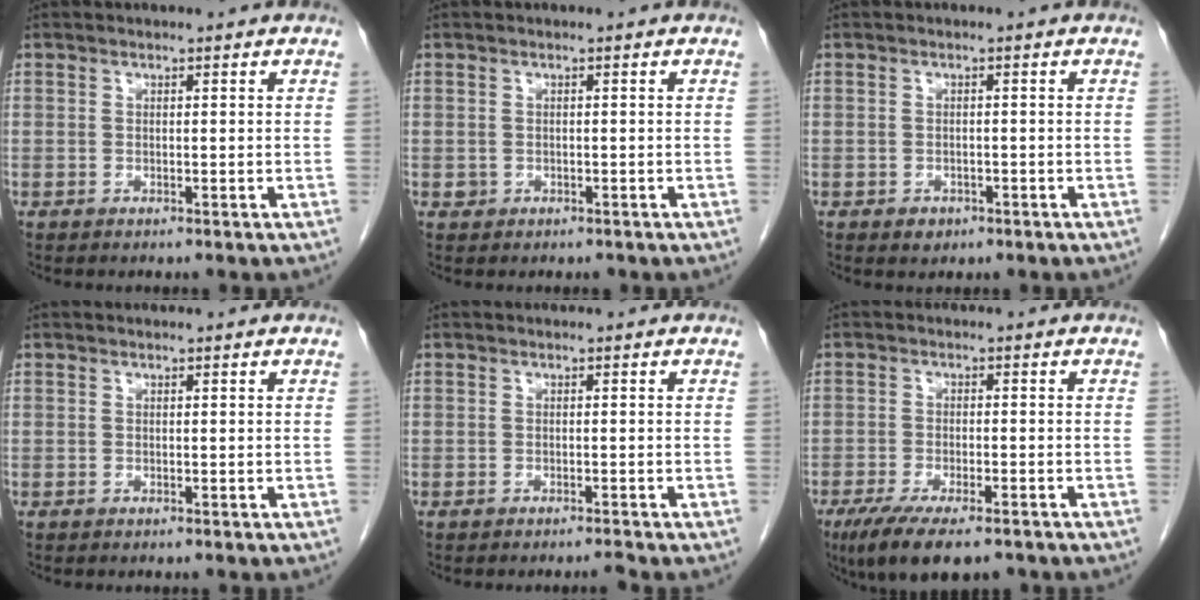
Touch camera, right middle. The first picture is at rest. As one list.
[{"total": 0.9, "force": [-0.3, 0.9, 0.2], "torque": [-0.006, 0.002, -0.001]}, {"total": 1.6, "force": [-0.9, 1.2, 0.6], "torque": [-0.006, 0.003, -0.006]}, {"total": 0.0}, {"total": 0.8, "force": [-0.7, -0.2, 0.2], "torque": [-0.004, -0.003, -0.010]}, {"total": 10.2, "force": [-7.2, 2.9, 6.6], "torque": [-0.100, -0.017, -0.112]}]